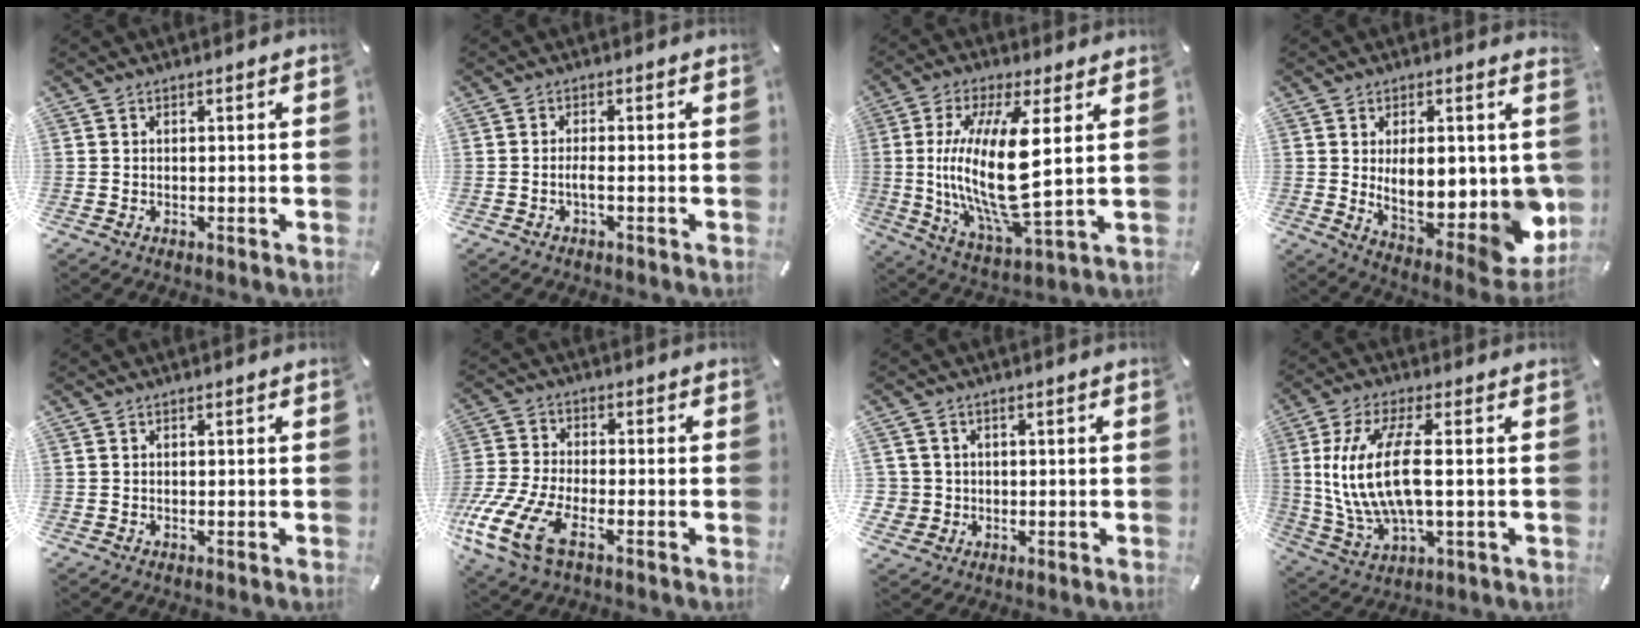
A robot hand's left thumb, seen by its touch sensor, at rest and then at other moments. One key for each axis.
{"total": 2.3, "fx": -0.9, "fy": 0.3, "fz": 2.1, "tx": -0.045, "ty": -0.003, "tz": -0.017}
{"total": 19.5, "fx": 2.4, "fy": 5.3, "fz": 18.6, "tx": -0.399, "ty": -0.031, "tz": 0.025}
{"total": 15.6, "fx": 1.7, "fy": 7.3, "fz": 13.7, "tx": -0.167, "ty": -0.043, "tz": 0.045}
{"total": 0.0}
{"total": 13.8, "fx": -6.9, "fy": 6.8, "fz": 9.9, "tx": -0.224, "ty": 0.017, "tz": -0.126}
{"total": 3.9, "fx": -0.3, "fy": 3.9, "fz": 0.1, "tx": -0.014, "ty": 0.008, "tz": -0.006}
{"total": 15.2, "fx": 1.2, "fy": 6.0, "fz": 13.9, "tx": -0.304, "ty": -0.015, "tz": 0.017}